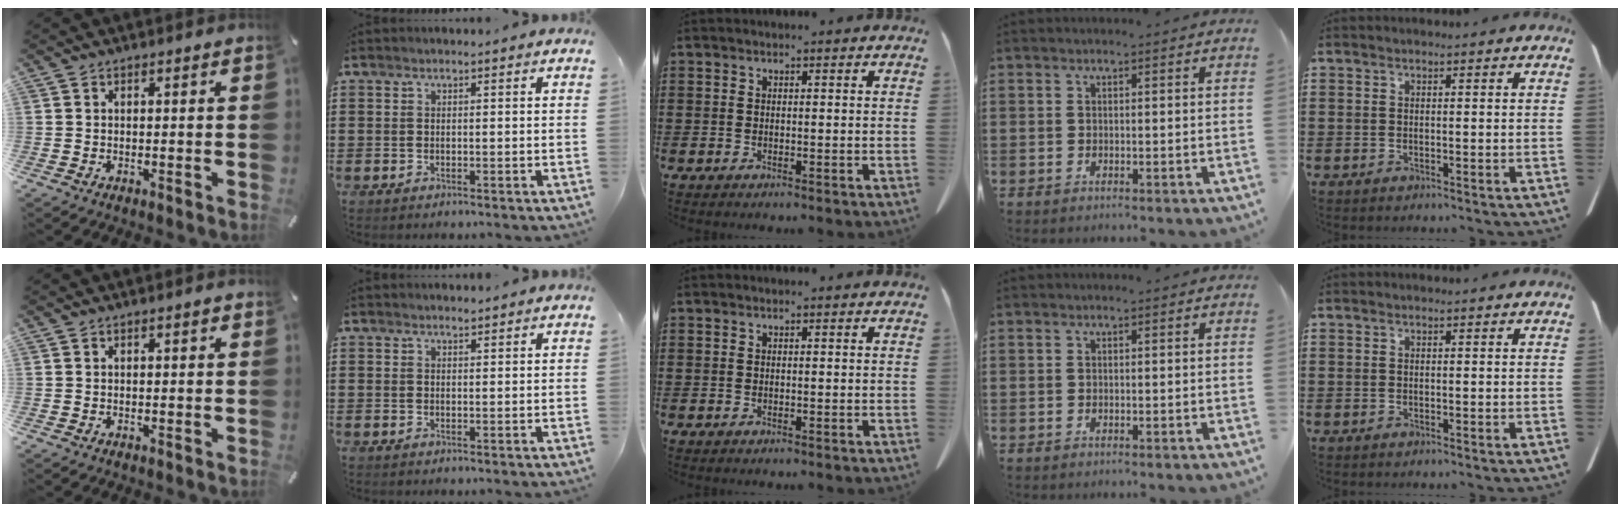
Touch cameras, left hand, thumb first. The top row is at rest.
{"thumb": {"total": 0.7, "force": [0.2, 0.2, 0.7], "torque": [-0.013, 0.003, 0.002]}, "index": {"total": 0.8, "force": [0.8, 0.1, 0.3], "torque": [-0.006, 0.000, 0.015]}}